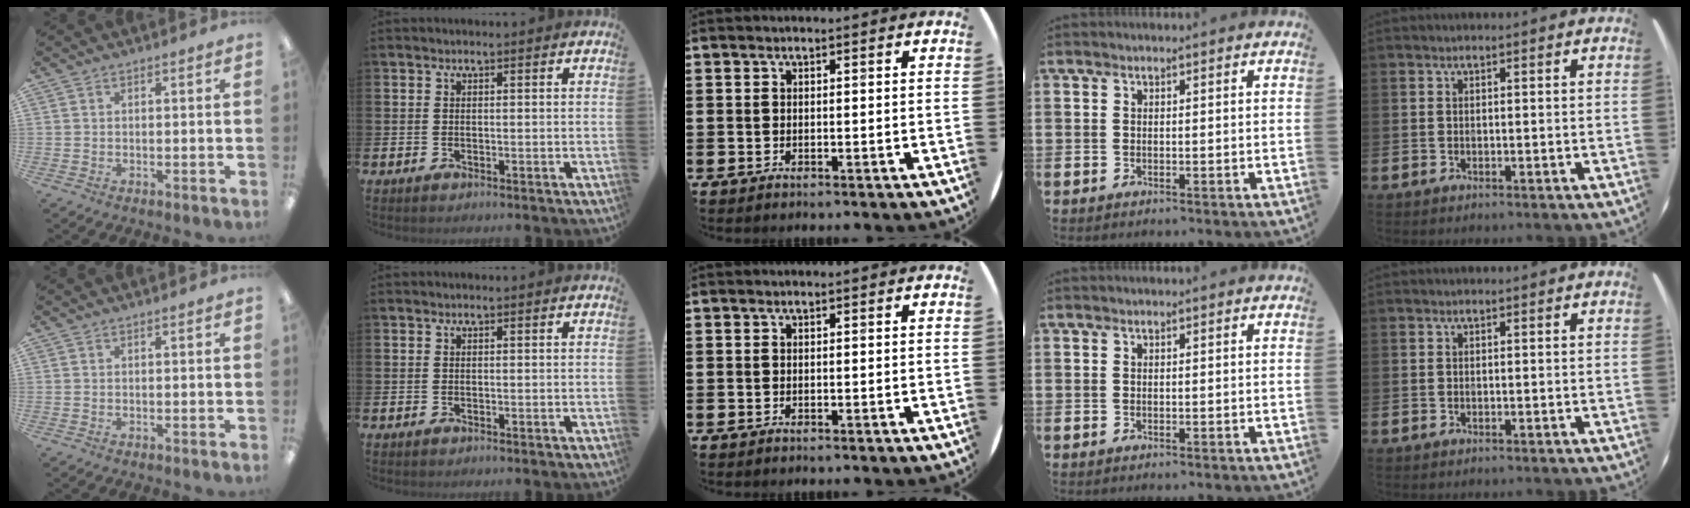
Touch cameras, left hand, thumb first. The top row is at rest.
{}